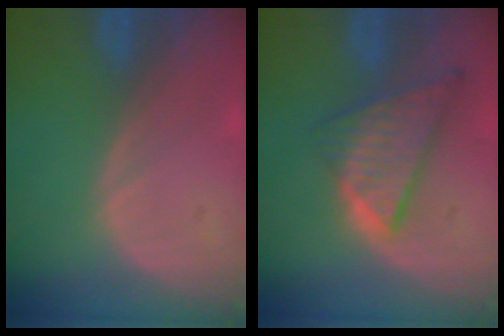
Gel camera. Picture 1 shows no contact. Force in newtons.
{"total": 8.6, "press": 7.3, "slide": 4.5}